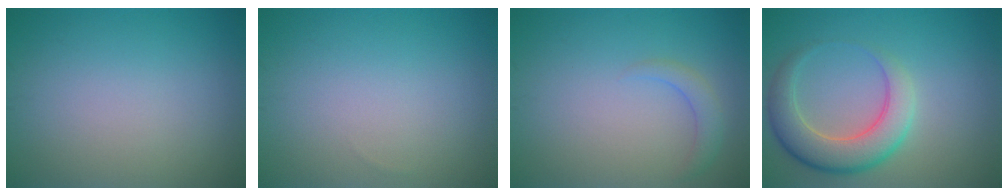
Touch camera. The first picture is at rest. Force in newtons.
{"total": 0.0}
{"total": 1.6, "press": 1.6, "slide": 0.2}
{"total": 5.7, "press": 5.7, "slide": 0.3}